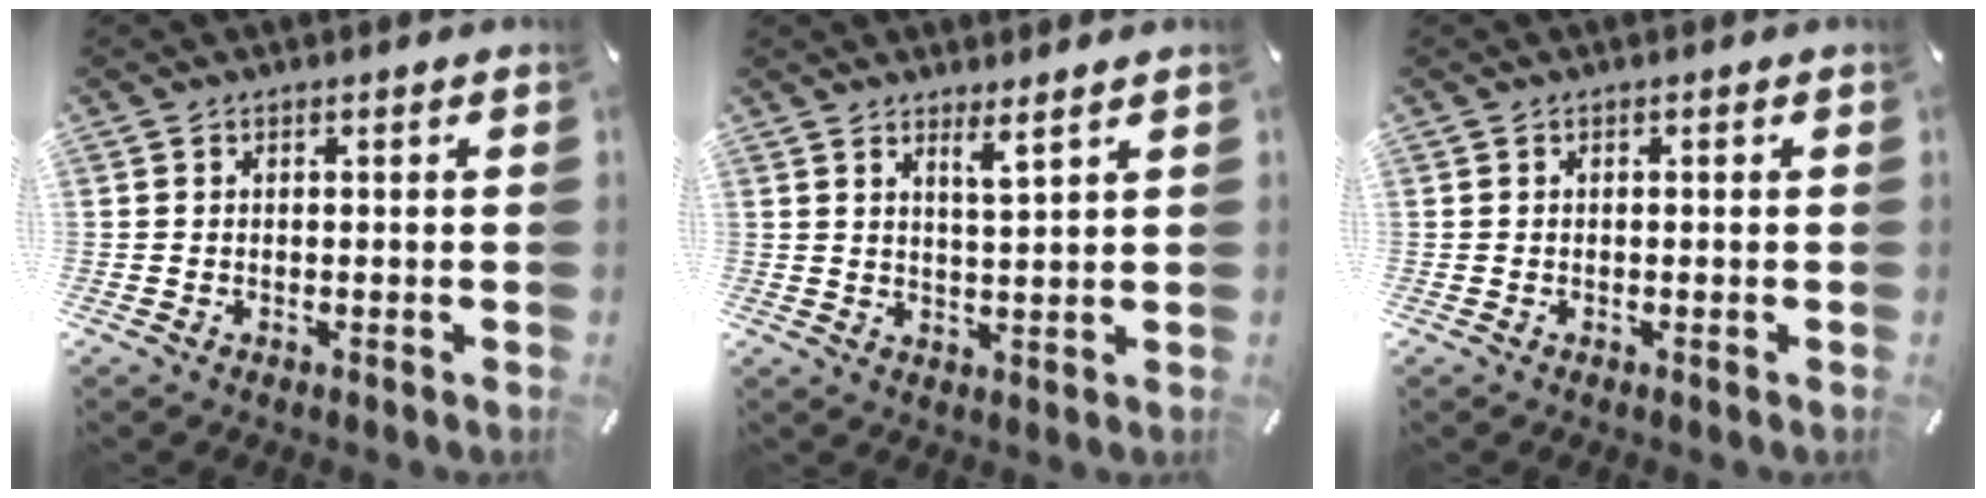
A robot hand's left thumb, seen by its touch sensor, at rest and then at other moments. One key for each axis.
{"total": 4.0, "fx": 3.2, "fy": -0.4, "fz": 2.3, "tx": -0.045, "ty": -0.018, "tz": 0.053}
{"total": 0.0}